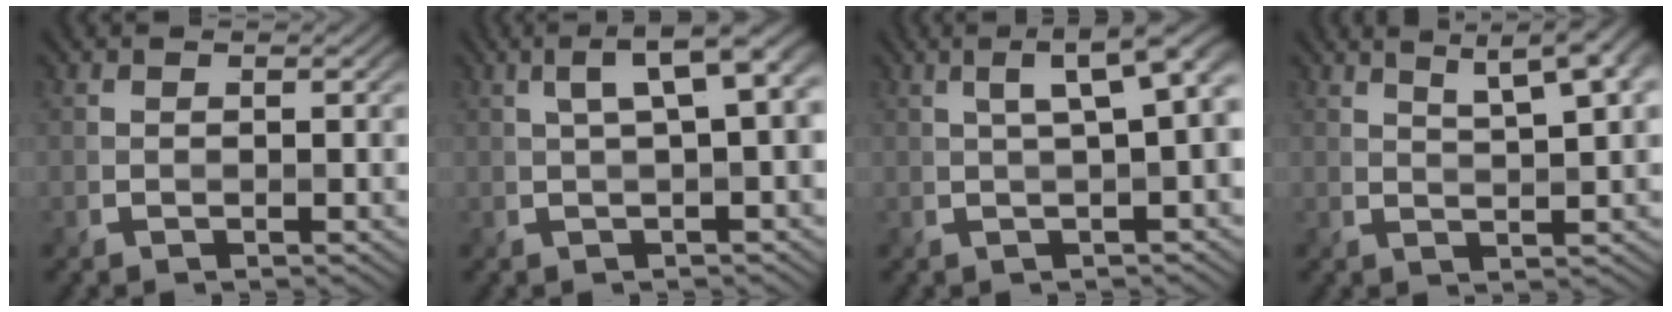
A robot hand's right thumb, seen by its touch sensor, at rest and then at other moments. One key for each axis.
{"total": 5.8, "fx": 1.4, "fy": 1.4, "fz": 5.4, "tx": -0.077, "ty": 0.023, "tz": 0.023}
{"total": 6.5, "fx": 1.4, "fy": 1.5, "fz": 6.1, "tx": -0.077, "ty": 0.027, "tz": 0.024}
{"total": 8.4, "fx": 4.9, "fy": 2.2, "fz": 6.4, "tx": -0.088, "ty": 0.020, "tz": 0.062}